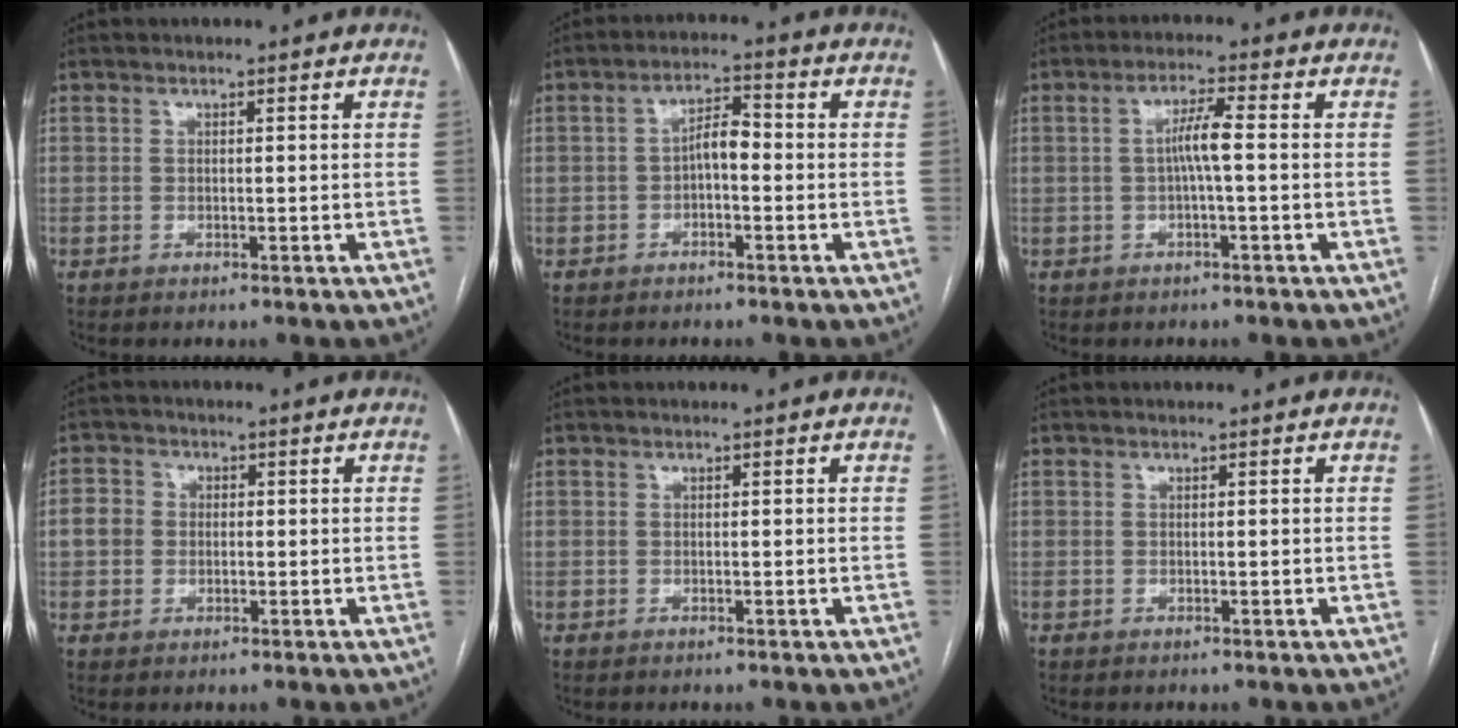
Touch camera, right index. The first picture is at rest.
{"total": 4.0, "force": [-0.7, 1.5, 3.6], "torque": [-0.061, 0.018, -0.014]}
{"total": 4.0, "force": [-0.2, 0.0, 4.0], "torque": [-0.074, 0.009, -0.001]}
{"total": 3.7, "force": [-0.1, 3.4, 1.4], "torque": [-0.033, 0.017, -0.005]}
{"total": 0.0}
{"total": 0.0}